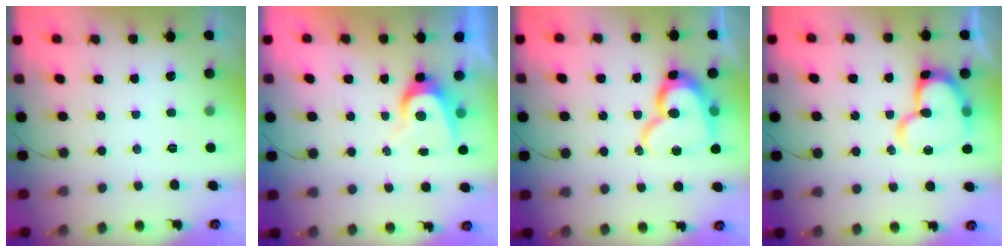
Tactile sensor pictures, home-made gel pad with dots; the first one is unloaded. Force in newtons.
{"total": 6.6, "press": 6.6, "slide": 0.5}
{"total": 16.4, "press": 16.4, "slide": 1.5}
{"total": 16.3, "press": 16.2, "slide": 1.5}